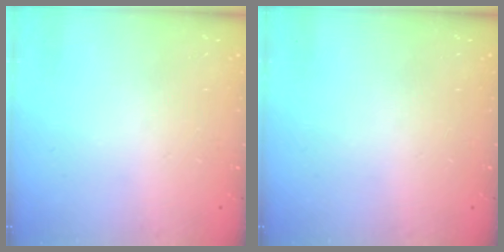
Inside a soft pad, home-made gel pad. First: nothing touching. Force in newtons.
{"total": 0.0}